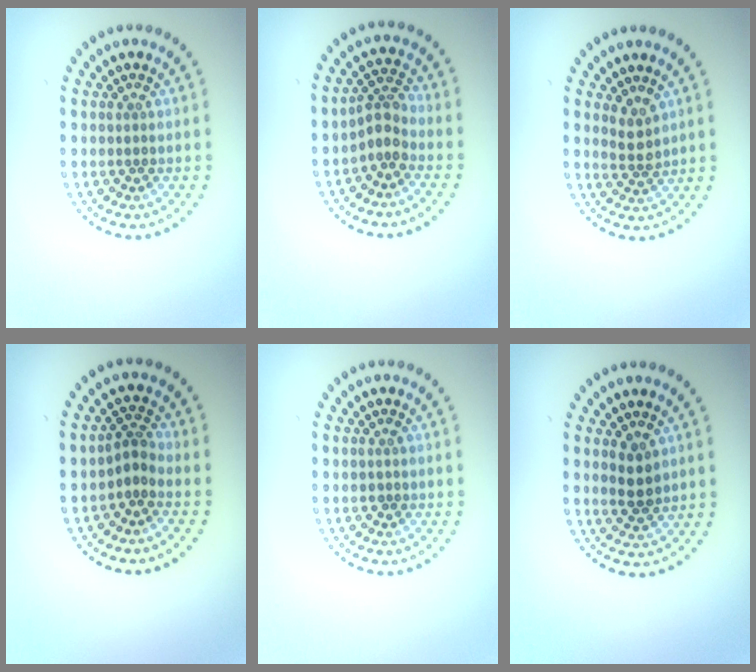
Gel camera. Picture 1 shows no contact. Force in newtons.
{"total": 2.2, "press": 1.6, "slide": 1.5}
{"total": 1.8, "press": 1.5, "slide": 1.0}
{"total": 1.9, "press": 1.3, "slide": 1.5}
{"total": 0.7, "press": 0.7, "slide": 0.1}
{"total": 2.1, "press": 2.0, "slide": 0.7}